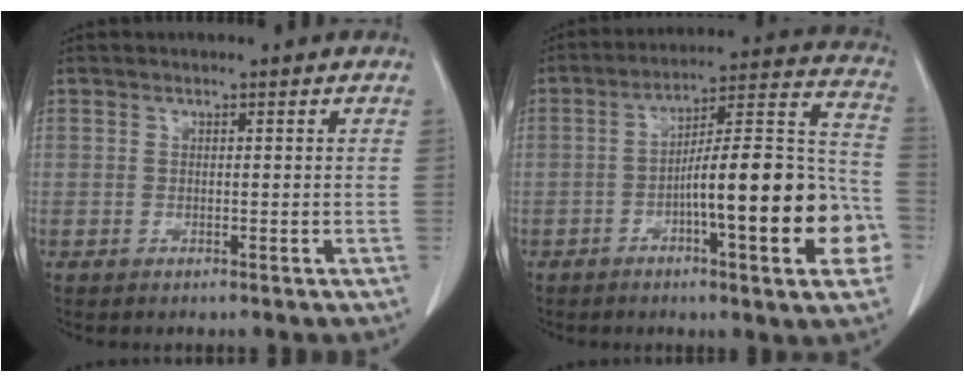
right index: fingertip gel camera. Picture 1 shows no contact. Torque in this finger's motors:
{"motor_torque": [2.14, 0.00, 0.83, 0.21]}